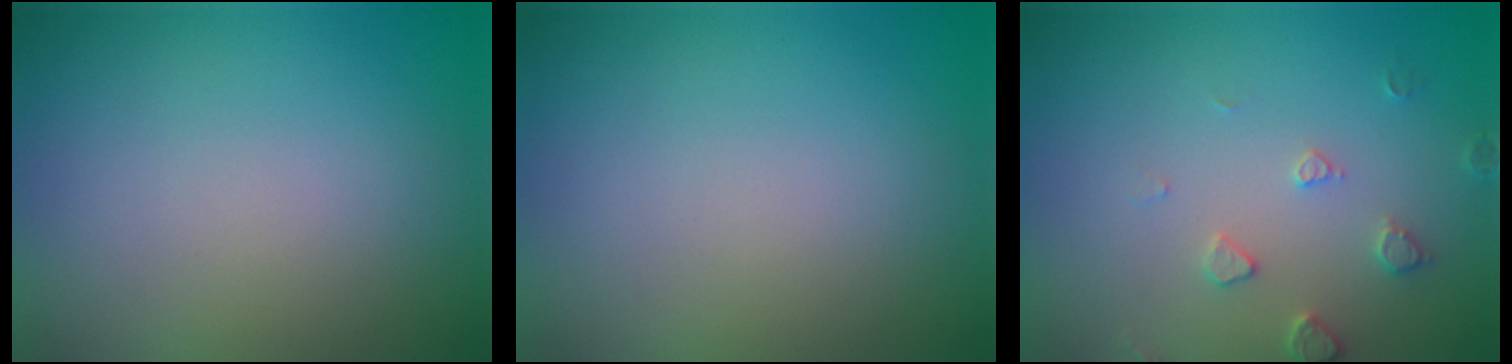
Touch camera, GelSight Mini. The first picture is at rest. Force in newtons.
{"total": 0.0}
{"total": 1.9, "press": 1.8, "slide": 0.3}